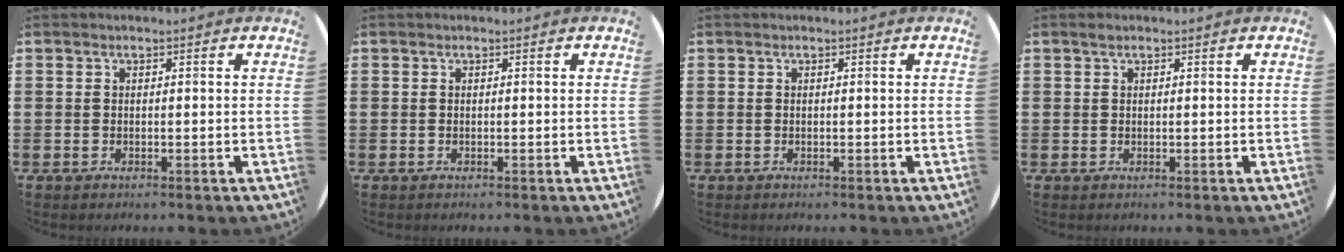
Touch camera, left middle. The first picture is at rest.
{"total": 0.0}
{"total": 0.0}
{"total": 0.6, "force": [0.5, 0.3, 0.2], "torque": [0.003, -0.001, 0.007]}